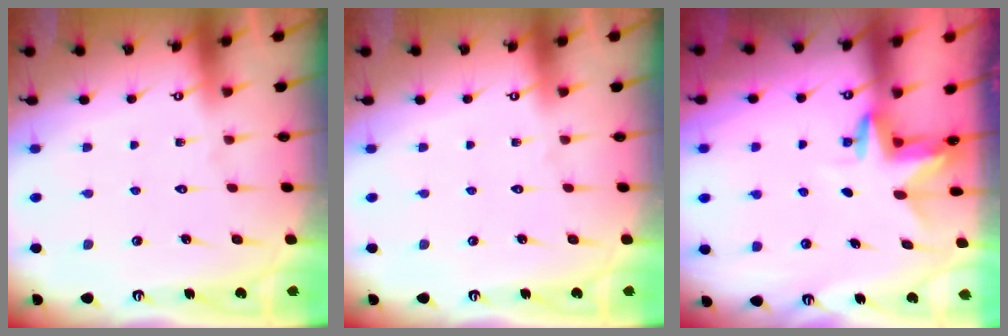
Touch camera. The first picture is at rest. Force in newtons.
{"total": 0.0}
{"total": 3.4, "press": 3.4, "slide": 0.4}